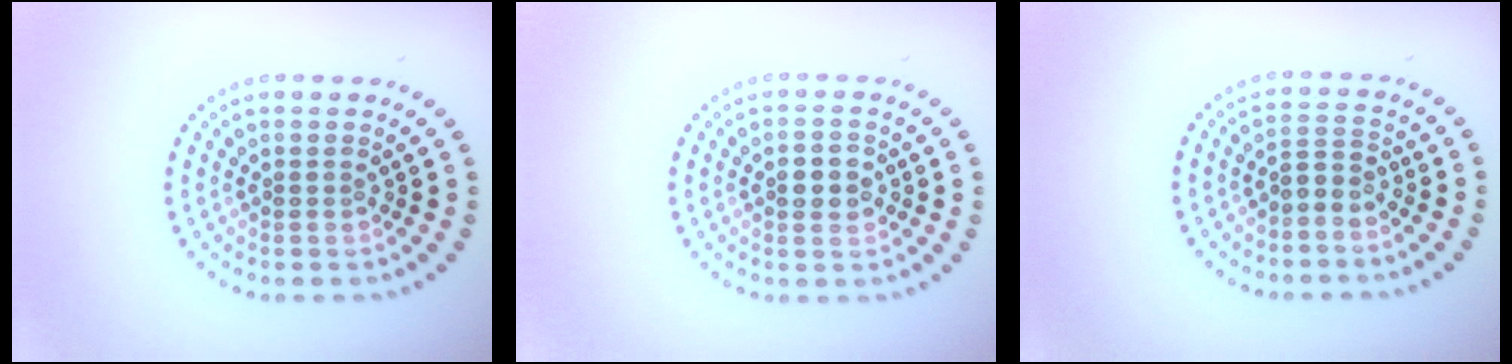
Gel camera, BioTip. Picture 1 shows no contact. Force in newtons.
{"total": 2.4, "press": 2.4, "slide": 0.1}
{"total": 2.0, "press": 1.5, "slide": 1.3}